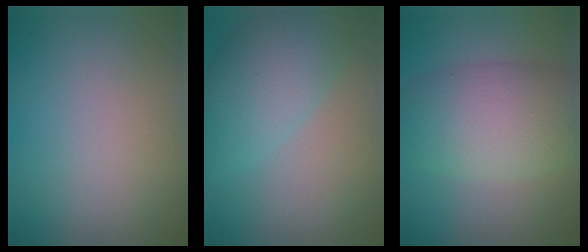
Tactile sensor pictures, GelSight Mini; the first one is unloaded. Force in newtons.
{"total": 5.8, "press": 5.8, "slide": 0.2}
{"total": 7.3, "press": 7.3, "slide": 0.3}